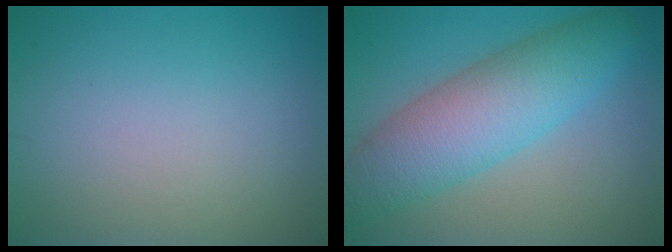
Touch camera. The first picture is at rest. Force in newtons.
{"total": 8.0, "press": 8.0, "slide": 0.2}